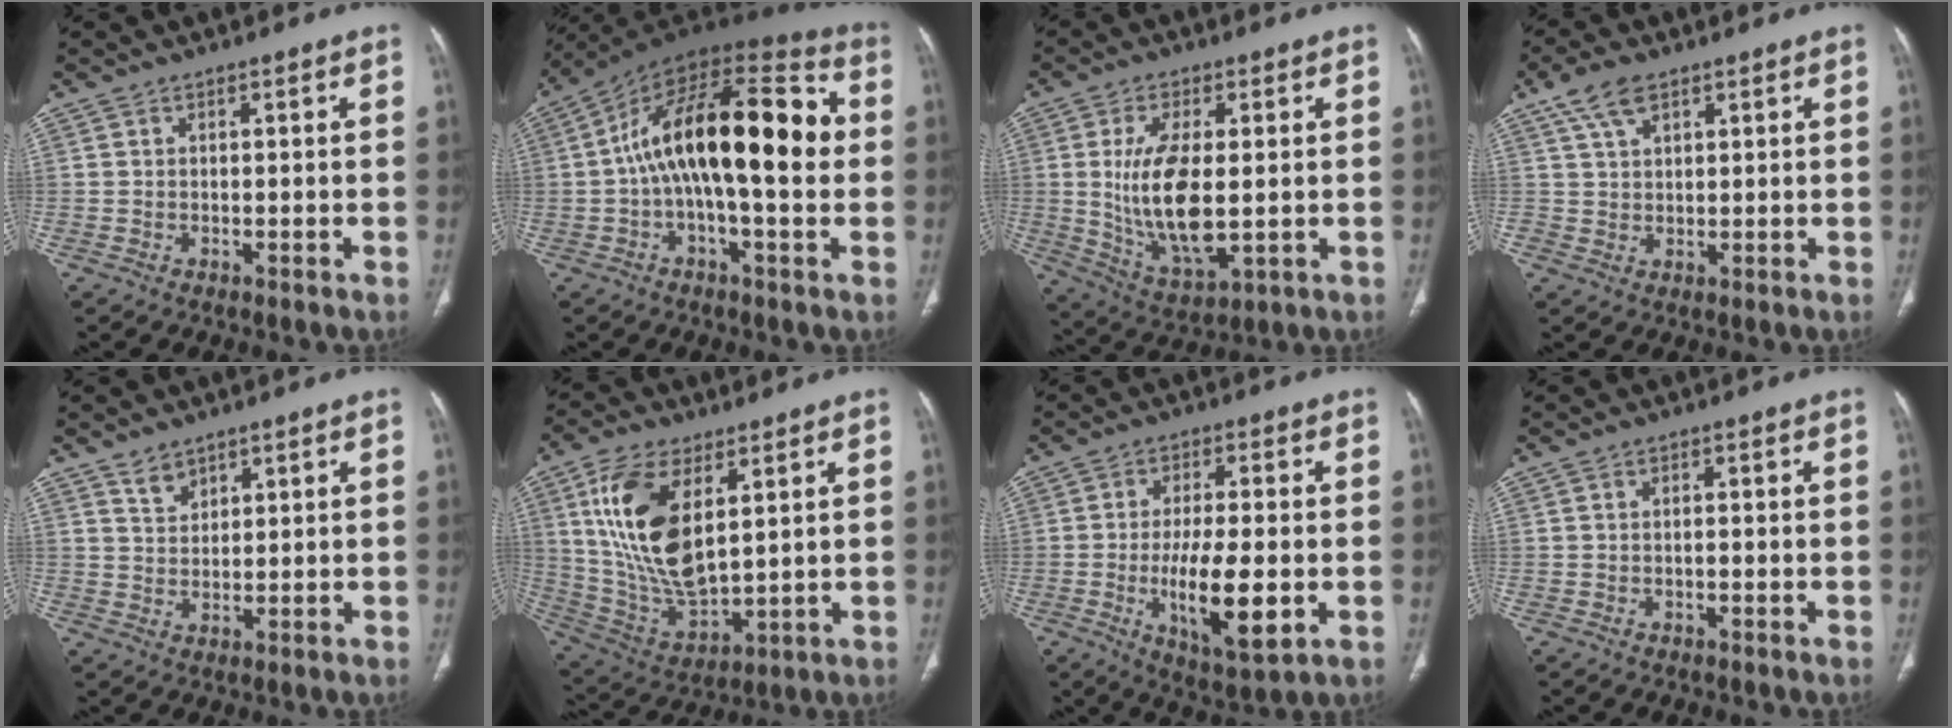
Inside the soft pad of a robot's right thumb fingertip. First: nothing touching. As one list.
[{"total": 24.3, "force": [1.0, 9.6, 22.2], "torque": [-0.349, 0.044, 0.004]}, {"total": 13.8, "force": [0.4, 6.0, 12.4], "torque": [-0.239, -0.019, 0.021]}, {"total": 5.6, "force": [3.2, 3.0, 3.4], "torque": [-0.058, 0.001, 0.065]}, {"total": 3.2, "force": [2.5, 1.8, 0.8], "torque": [0.000, -0.019, 0.049]}, {"total": 18.2, "force": [6.0, 8.8, 14.8], "torque": [-0.283, -0.026, 0.127]}, {"total": 13.5, "force": [-2.7, 4.3, 12.5], "torque": [-0.211, -0.013, -0.040]}, {"total": 0.6, "force": [-0.2, 0.2, 0.5], "torque": [-0.010, 0.001, -0.004]}]